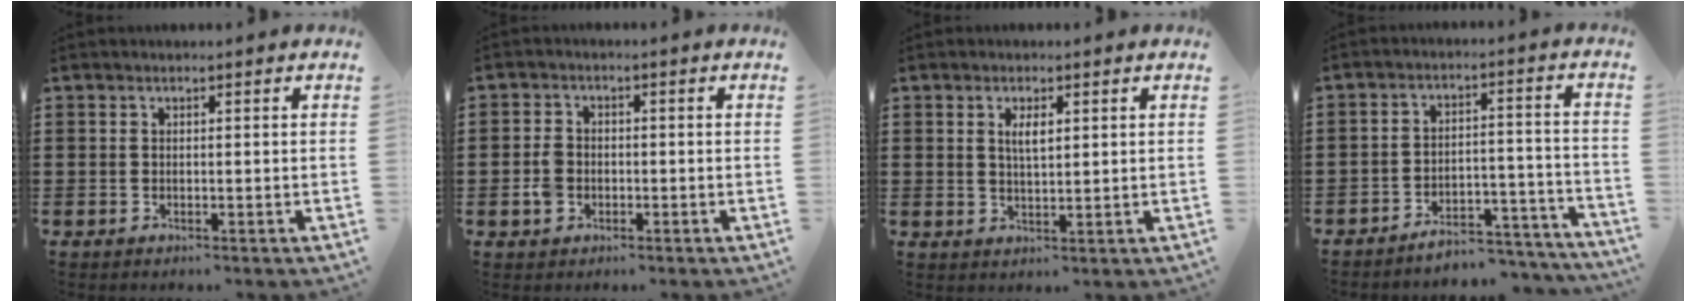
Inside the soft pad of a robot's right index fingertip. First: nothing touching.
{"total": 2.9, "force": [-0.9, 2.3, 1.6], "torque": [-0.047, -0.002, -0.020]}
{"total": 2.8, "force": [0.9, 0.9, 2.5], "torque": [-0.052, 0.003, 0.015]}
{"total": 4.9, "force": [-4.7, 0.9, 0.8], "torque": [-0.016, 0.010, -0.095]}